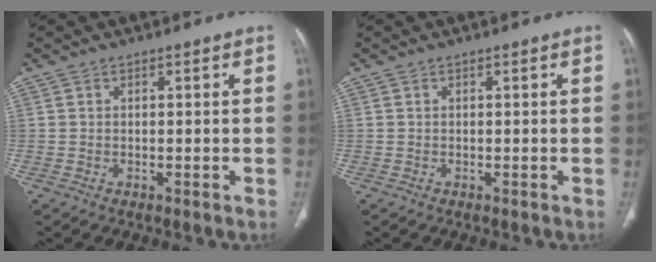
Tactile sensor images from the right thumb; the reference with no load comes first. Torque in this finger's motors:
{"motor_torque": [0.01, 0.01, -0.07, 0.07, 0.00]}